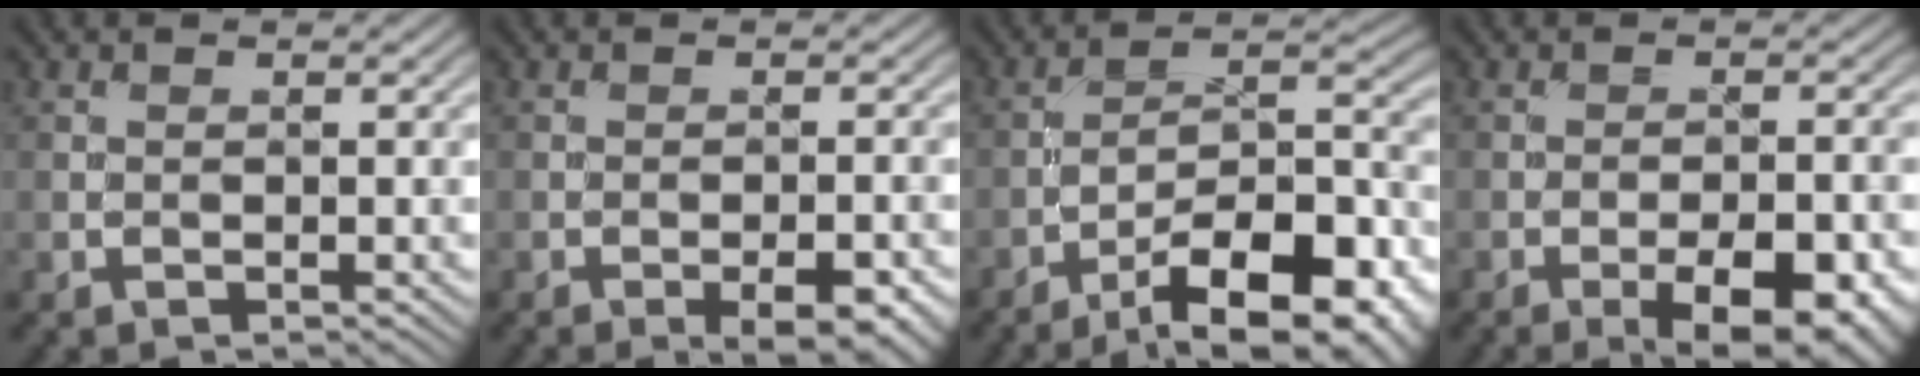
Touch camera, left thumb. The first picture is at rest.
{"total": 5.4, "force": [-3.0, 1.7, 4.2], "torque": [-0.067, 0.006, -0.032]}
{"total": 16.3, "force": [-10.6, 5.4, 11.2], "torque": [-0.170, -0.009, -0.161]}
{"total": 9.2, "force": [-4.8, 3.2, 7.1], "torque": [-0.103, 0.004, -0.056]}